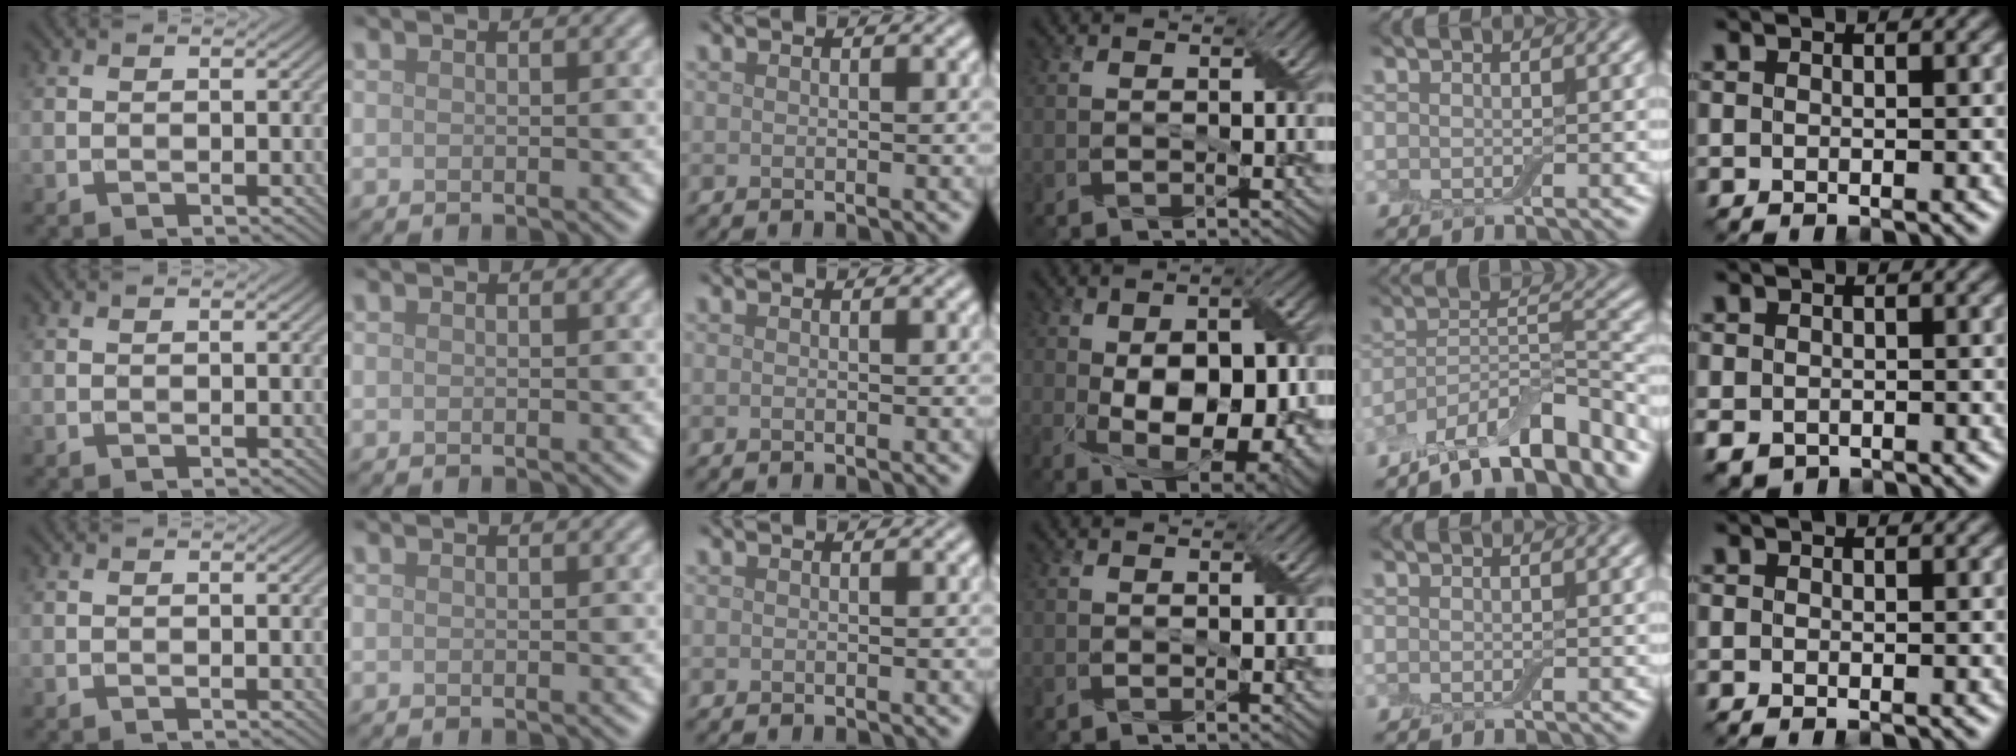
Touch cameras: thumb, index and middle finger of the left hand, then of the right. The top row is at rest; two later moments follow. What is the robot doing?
{"motion": "fold", "object": "cloth"}